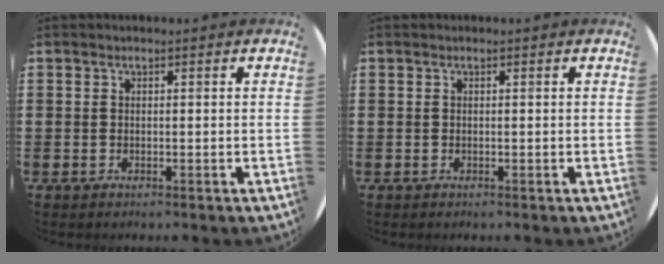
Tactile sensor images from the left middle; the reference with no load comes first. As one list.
[{"total": 0.0}]